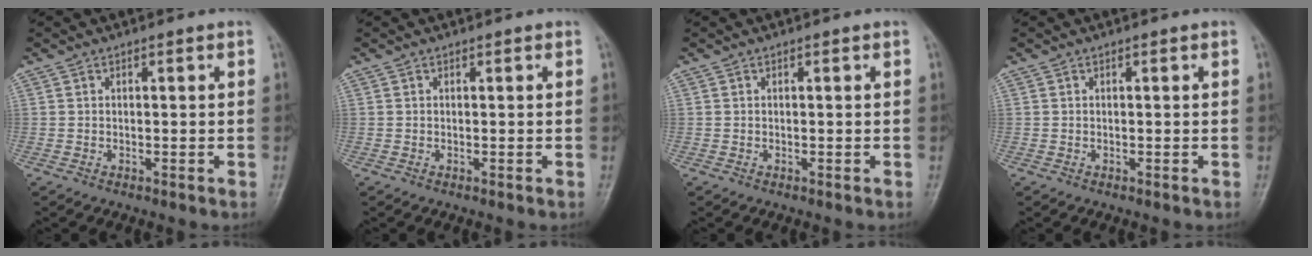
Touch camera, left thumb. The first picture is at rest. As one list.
[{"total": 0.0}, {"total": 0.0}, {"total": 0.0}]